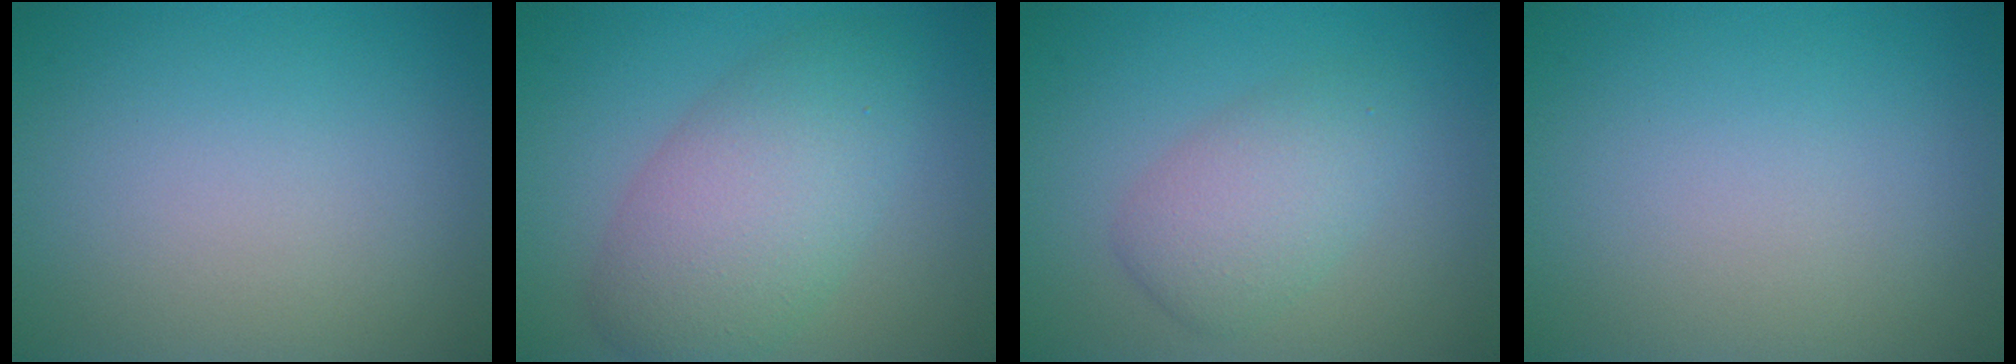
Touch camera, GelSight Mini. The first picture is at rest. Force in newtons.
{"total": 6.6, "press": 6.6, "slide": 0.3}
{"total": 3.5, "press": 3.5, "slide": 0.2}
{"total": 0.0}